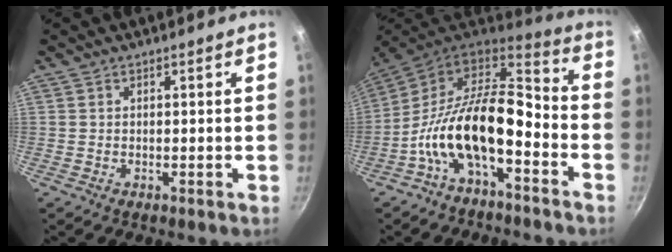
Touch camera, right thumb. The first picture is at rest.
{"total": 17.6, "force": [-5.4, 8.7, 14.3], "torque": [-0.250, 0.061, -0.115]}